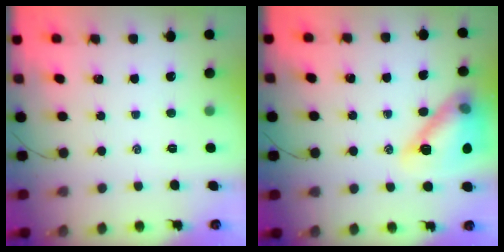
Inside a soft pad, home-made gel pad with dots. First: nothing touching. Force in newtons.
{"total": 15.6, "press": 15.5, "slide": 1.4}